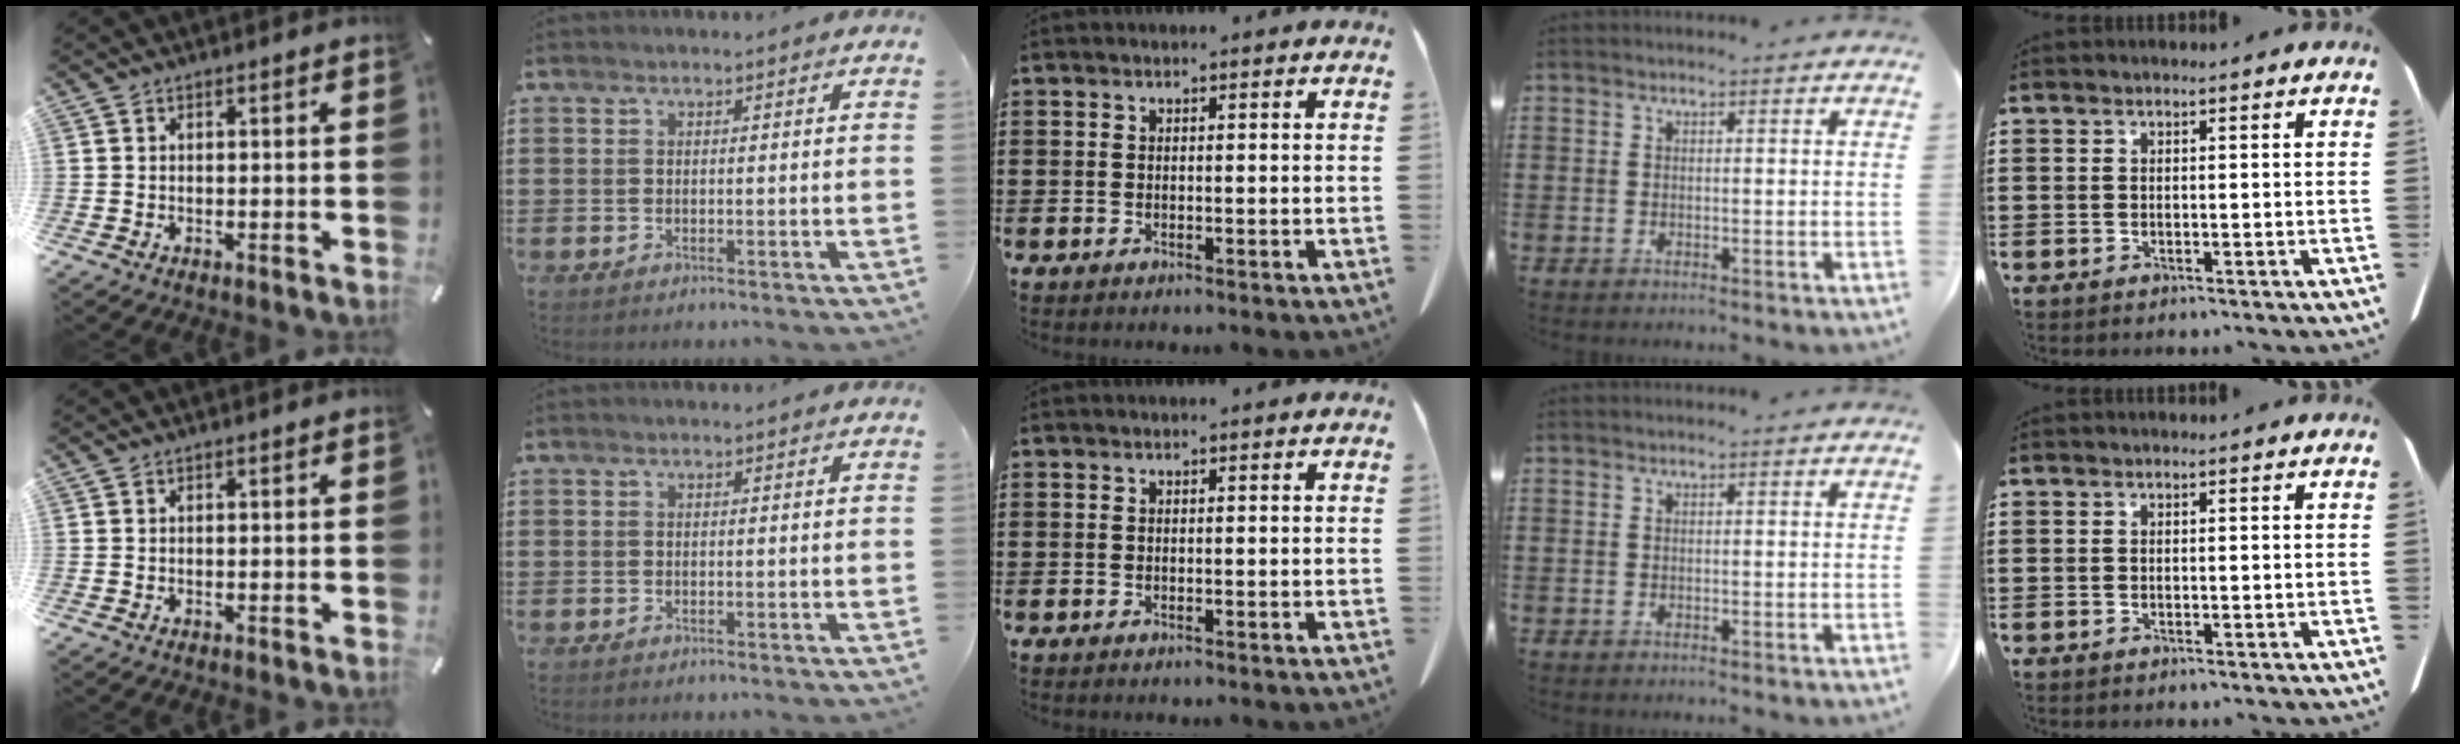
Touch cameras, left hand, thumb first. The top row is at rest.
{}